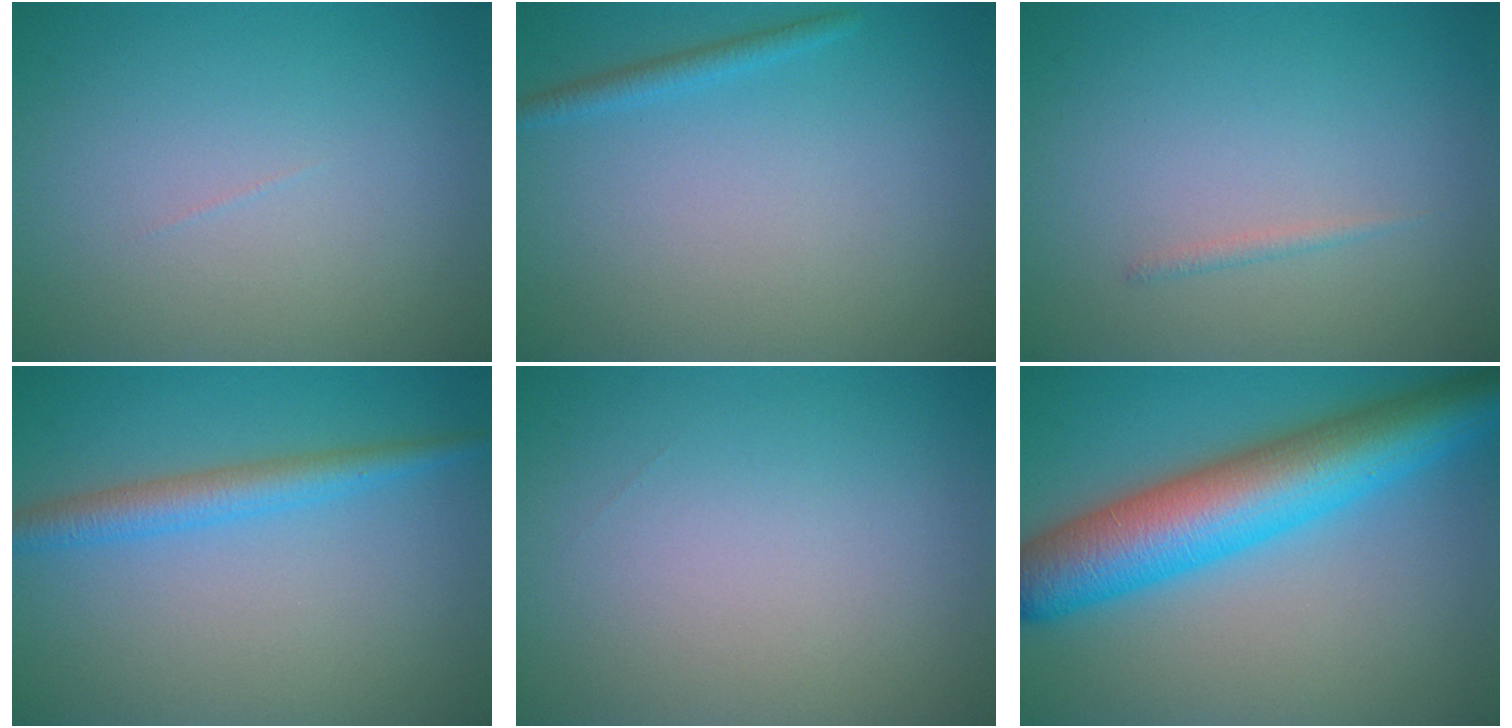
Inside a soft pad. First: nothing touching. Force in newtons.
{"total": 1.3, "press": 1.3, "slide": 0.0}
{"total": 0.6, "press": 0.6, "slide": 0.1}
{"total": 3.0, "press": 3.0, "slide": 0.1}
{"total": 0.0}
{"total": 10.5, "press": 10.5, "slide": 0.3}